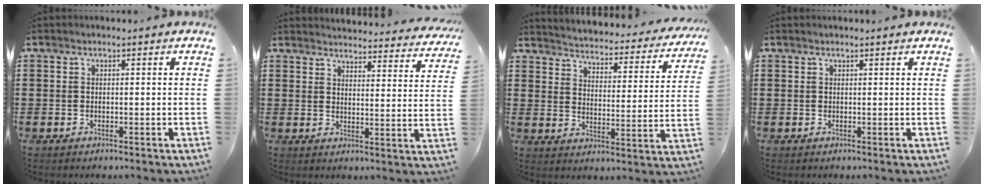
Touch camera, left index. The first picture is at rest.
{"total": 3.8, "force": [3.8, 0.0, 0.4], "torque": [-0.018, -0.029, 0.063]}
{"total": 3.0, "force": [3.0, -0.2, 0.2], "torque": [-0.027, -0.035, 0.041]}
{"total": 0.5, "force": [0.4, 0.0, 0.3], "torque": [-0.007, 0.000, 0.009]}